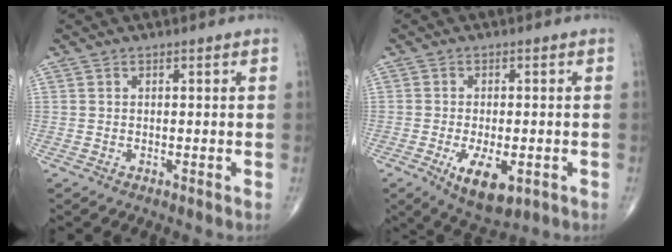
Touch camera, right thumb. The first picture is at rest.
{"total": 8.6, "force": [-3.0, 3.9, 7.1], "torque": [-0.113, -0.009, -0.037]}